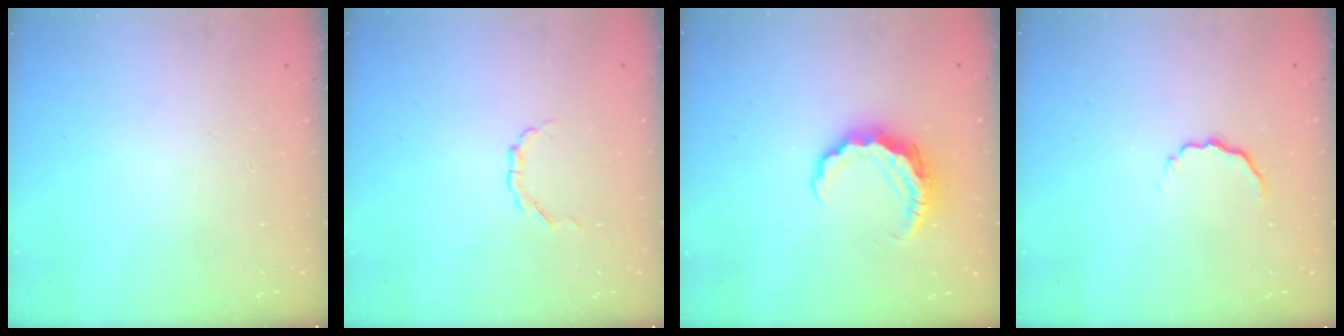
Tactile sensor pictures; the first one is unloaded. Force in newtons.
{"total": 1.7, "press": 1.7, "slide": 0.1}
{"total": 8.4, "press": 8.4, "slide": 0.5}
{"total": 4.4, "press": 4.3, "slide": 1.0}